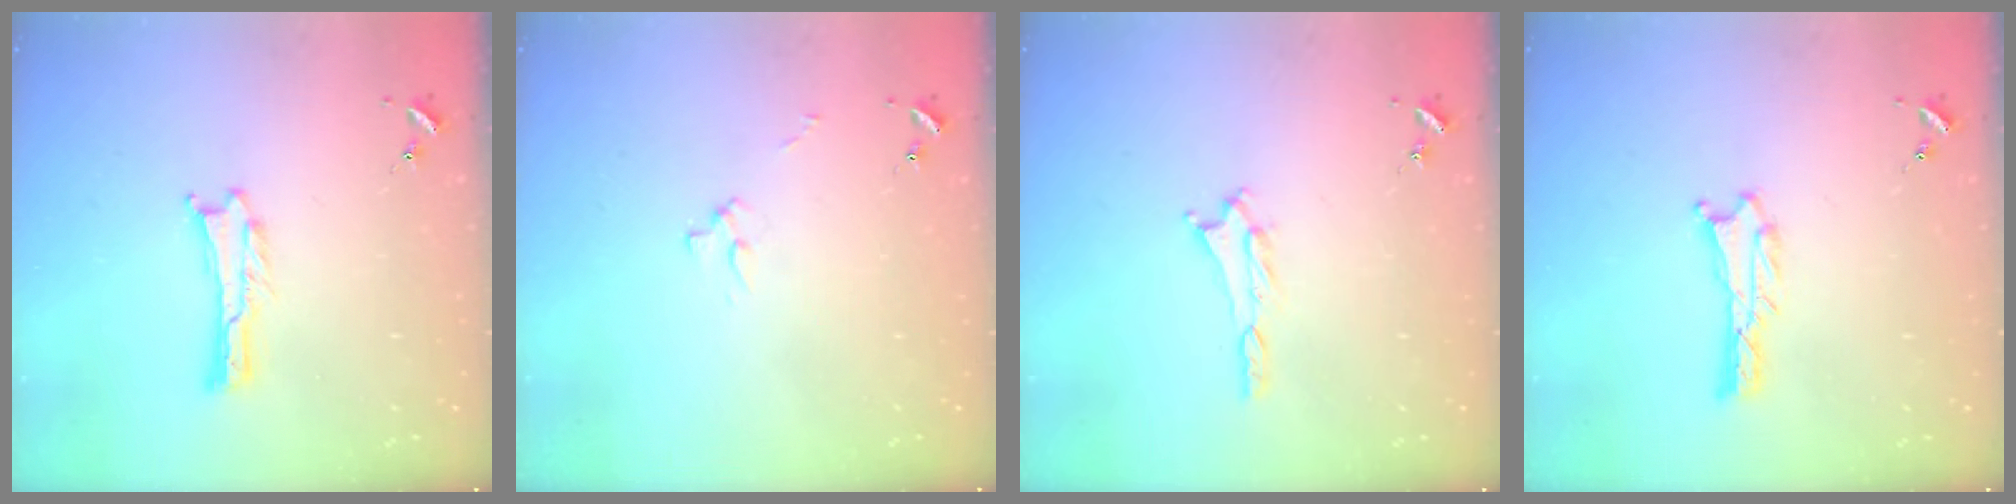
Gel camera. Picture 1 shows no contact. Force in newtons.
{"total": 2.5, "press": 2.5, "slide": 0.3}
{"total": 1.2, "press": 1.2, "slide": 0.2}
{"total": 0.9, "press": 0.8, "slide": 0.1}